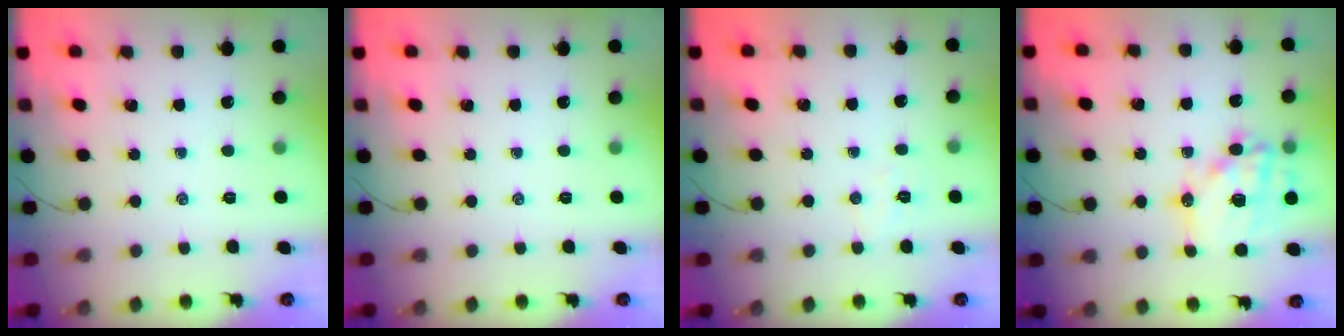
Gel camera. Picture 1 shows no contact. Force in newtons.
{"total": 0.0}
{"total": 4.0, "press": 3.9, "slide": 0.9}
{"total": 16.6, "press": 16.2, "slide": 3.7}